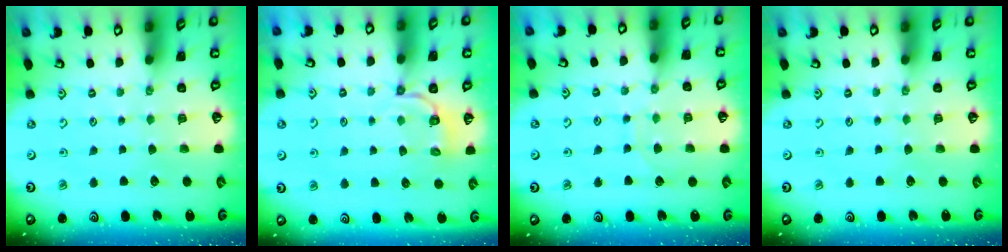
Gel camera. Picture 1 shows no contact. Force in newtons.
{"total": 3.6, "press": 3.0, "slide": 2.1}
{"total": 6.7, "press": 6.7, "slide": 0.4}
{"total": 0.0}